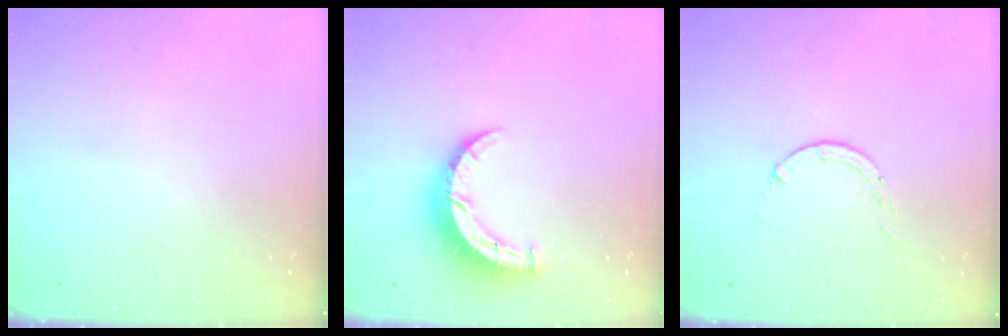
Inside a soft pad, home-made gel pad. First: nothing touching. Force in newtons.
{"total": 7.5, "press": 7.5, "slide": 0.5}
{"total": 0.0}